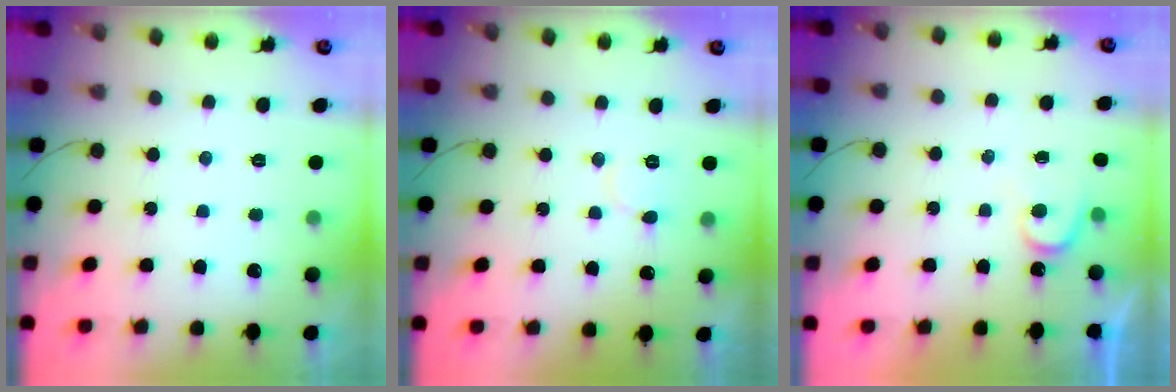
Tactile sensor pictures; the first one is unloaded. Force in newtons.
{"total": 5.3, "press": 5.3, "slide": 0.2}
{"total": 3.8, "press": 3.7, "slide": 0.3}